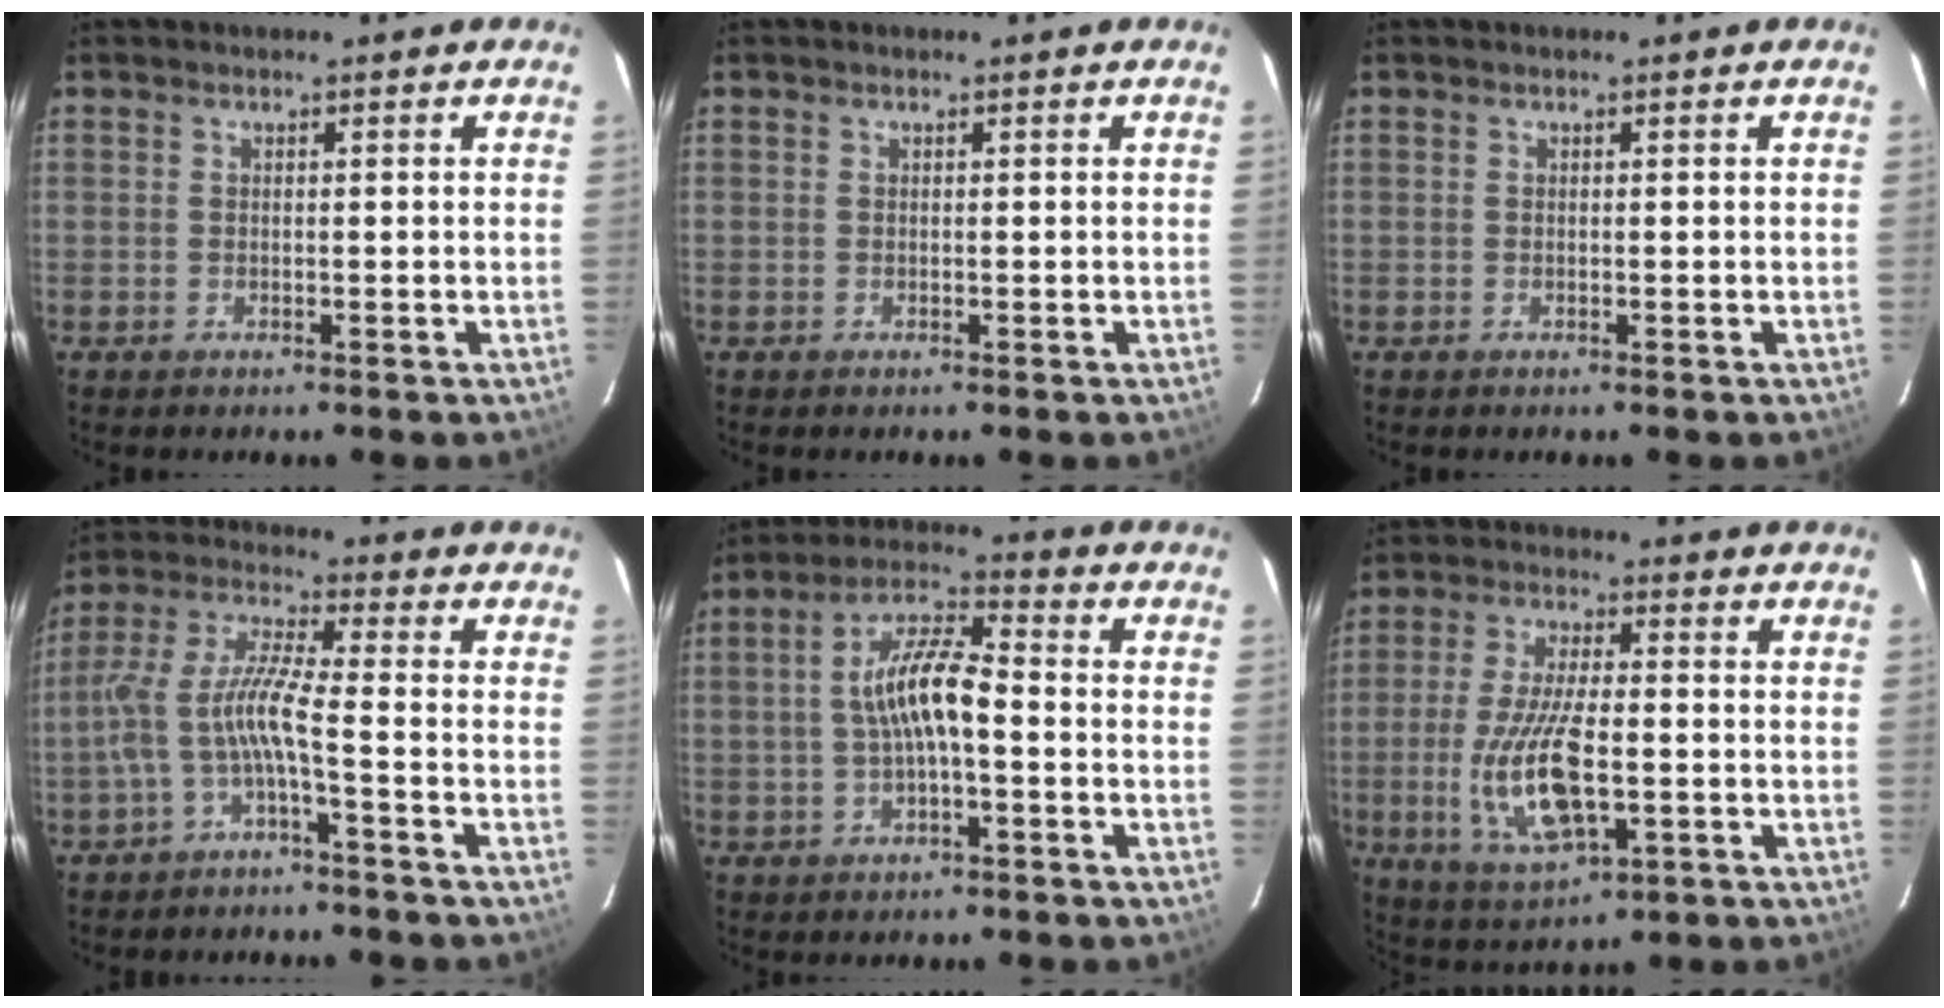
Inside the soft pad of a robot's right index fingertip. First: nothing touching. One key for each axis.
{"total": 0.0}
{"total": 0.0}
{"total": 8.0, "fx": -3.2, "fy": 0.3, "fz": 7.4, "tx": -0.176, "ty": 0.012, "tz": -0.060}
{"total": 9.0, "fx": -1.1, "fy": 2.6, "fz": 8.6, "tx": -0.167, "ty": 0.018, "tz": -0.019}
{"total": 14.2, "fx": -2.8, "fy": 5.1, "fz": 13.0, "tx": -0.265, "ty": -0.014, "tz": -0.045}